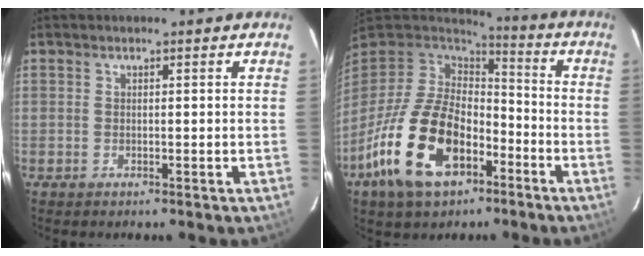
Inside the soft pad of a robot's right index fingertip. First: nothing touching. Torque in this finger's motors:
{"motor_torque": [2.01, -0.13, 1.05, 0.17]}